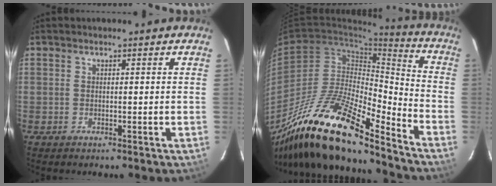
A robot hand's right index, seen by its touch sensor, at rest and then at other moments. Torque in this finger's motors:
{"motor_torque": [1.14, -1.01, 0.98, 0.21]}